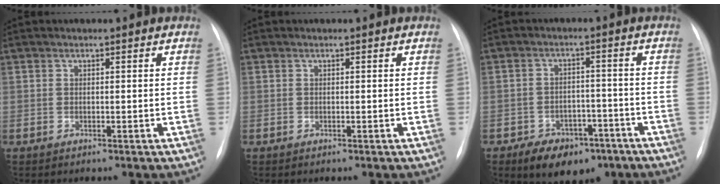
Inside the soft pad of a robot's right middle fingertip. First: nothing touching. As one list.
[{"total": 0.0}, {"total": 9.1, "force": [-5.8, 5.3, 4.5], "torque": [-0.069, 0.012, -0.081]}]